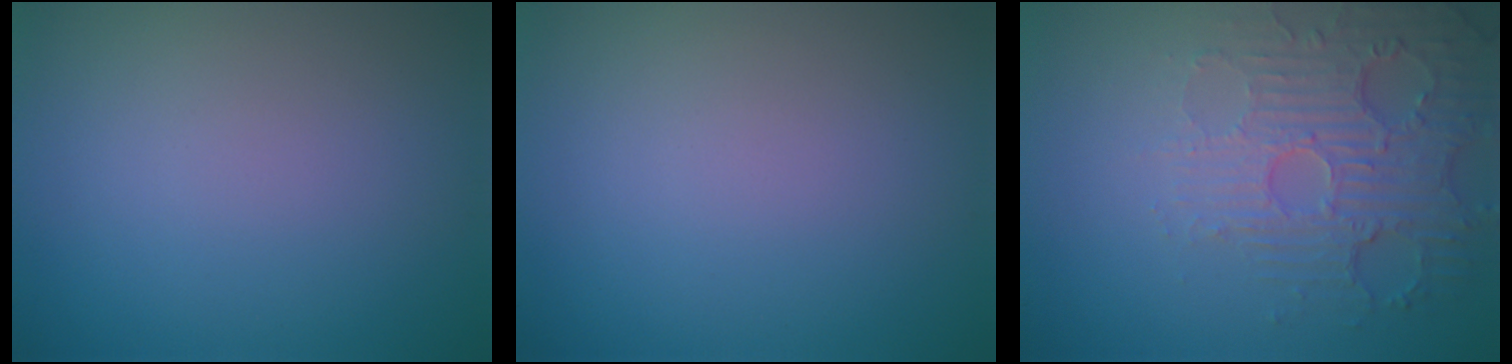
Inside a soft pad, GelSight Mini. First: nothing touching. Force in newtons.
{"total": 0.0}
{"total": 5.5, "press": 3.7, "slide": 4.1}